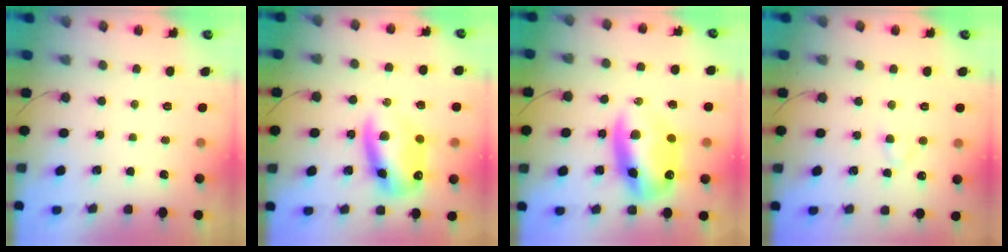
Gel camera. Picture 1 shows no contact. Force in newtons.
{"total": 13.5, "press": 13.0, "slide": 3.7}
{"total": 14.2, "press": 13.7, "slide": 3.7}
{"total": 2.0, "press": 1.7, "slide": 0.9}